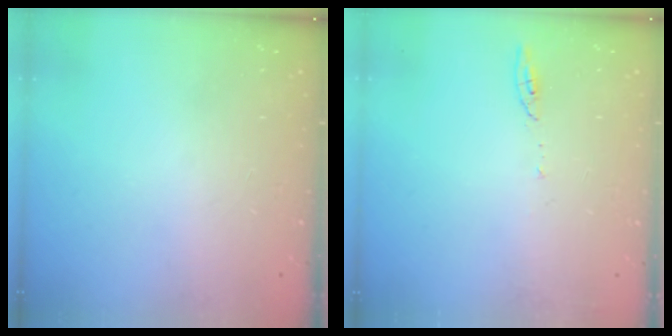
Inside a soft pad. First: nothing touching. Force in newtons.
{"total": 4.8, "press": 4.8, "slide": 0.6}